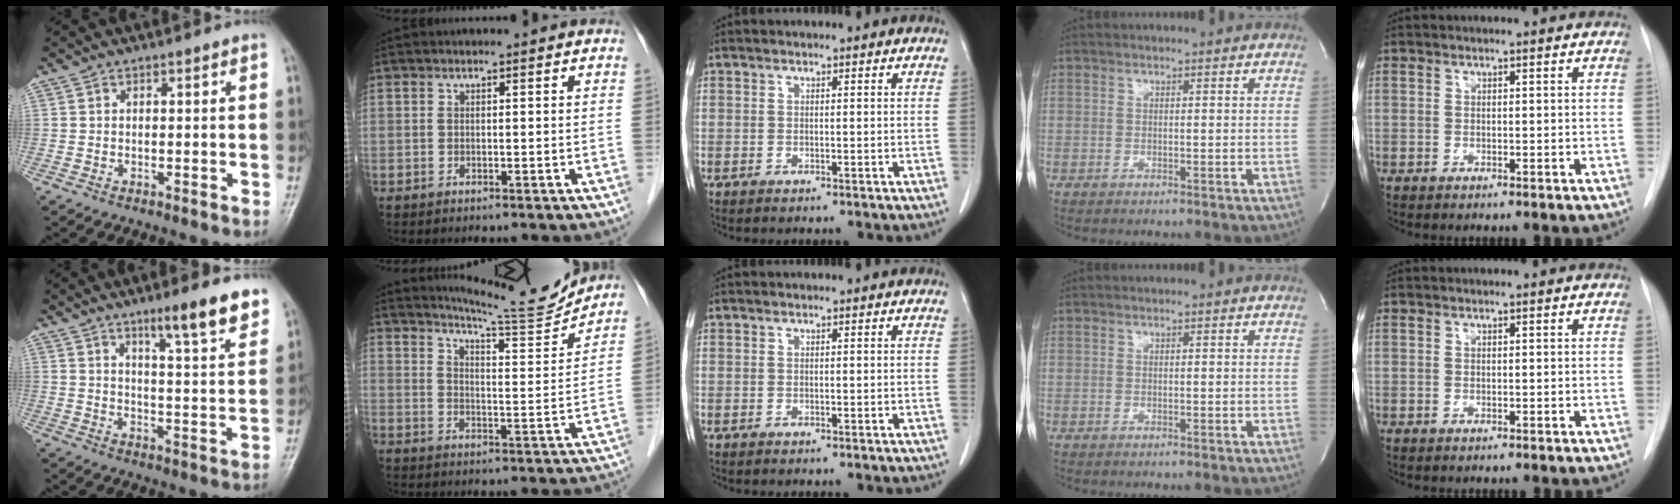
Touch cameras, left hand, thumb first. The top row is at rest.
{"thumb": {"total": 10.3, "force": [7.2, 1.2, 7.2], "torque": [-0.088, -0.048, 0.105]}, "index": {"total": 11.5, "force": [11.3, -0.9, 2.2], "torque": [-0.040, -0.030, 0.160]}}